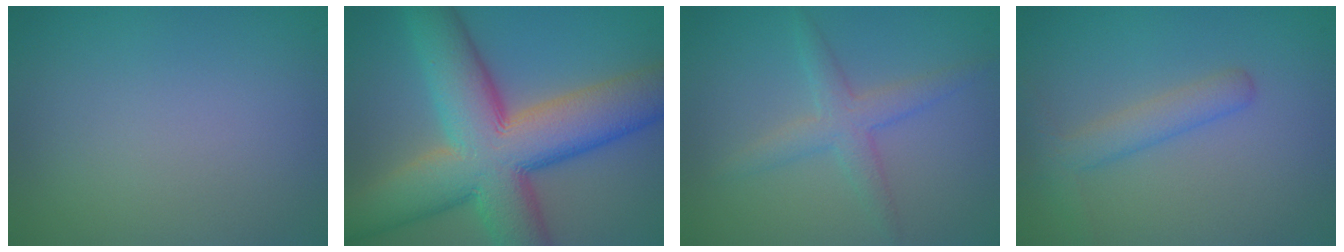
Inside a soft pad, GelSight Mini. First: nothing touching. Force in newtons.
{"total": 14.1, "press": 14.1, "slide": 0.8}
{"total": 2.7, "press": 2.7, "slide": 0.1}
{"total": 2.6, "press": 2.6, "slide": 0.1}